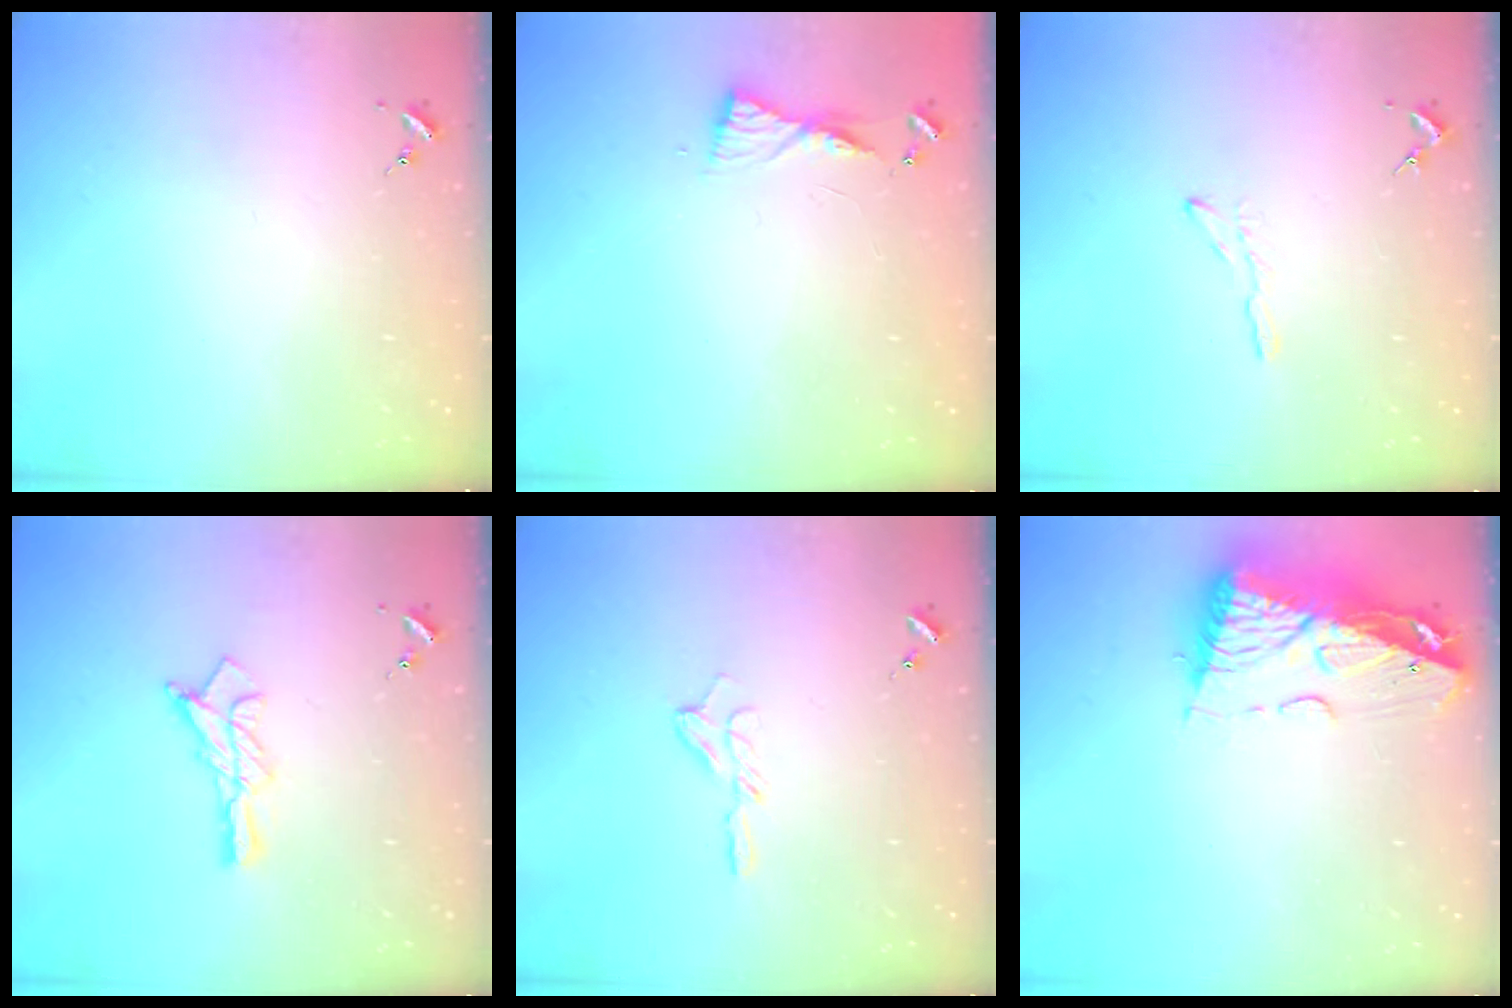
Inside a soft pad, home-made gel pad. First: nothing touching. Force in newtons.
{"total": 5.6, "press": 5.6, "slide": 0.5}
{"total": 3.8, "press": 3.7, "slide": 0.4}
{"total": 10.6, "press": 10.6, "slide": 0.8}
{"total": 6.9, "press": 6.9, "slide": 0.7}
{"total": 12.6, "press": 12.5, "slide": 1.4}